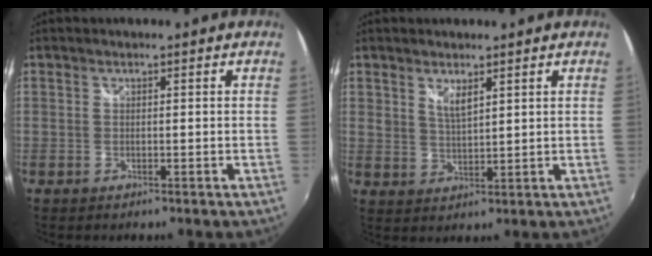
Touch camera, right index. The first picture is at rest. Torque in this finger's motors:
{"motor_torque": [0.08, 0.15, 0.00, 0.03]}